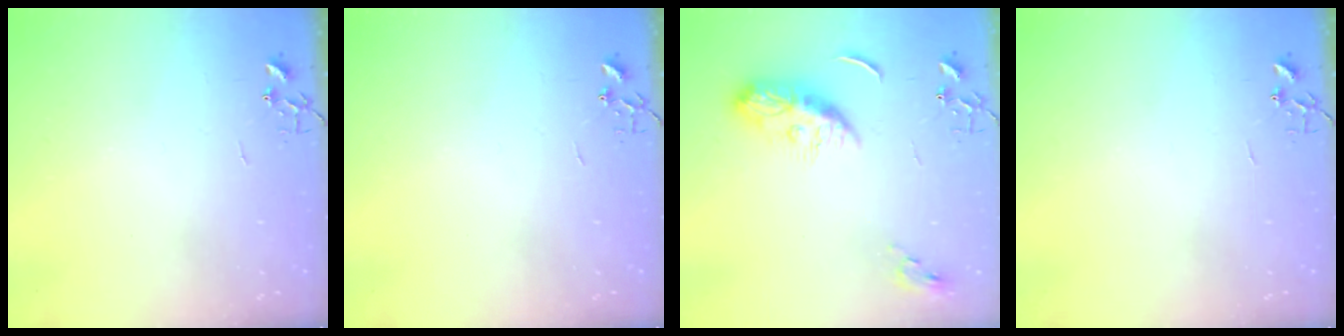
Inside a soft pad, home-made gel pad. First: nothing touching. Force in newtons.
{"total": 0.0}
{"total": 10.6, "press": 10.6, "slide": 0.1}
{"total": 0.0}